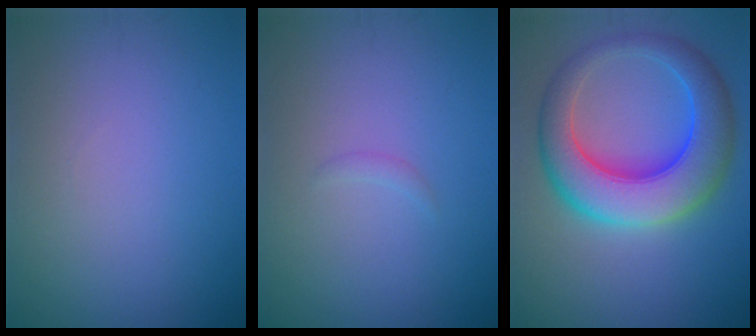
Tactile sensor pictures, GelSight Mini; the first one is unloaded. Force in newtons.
{"total": 0.5, "press": 0.5, "slide": 0.1}
{"total": 9.6, "press": 9.6, "slide": 0.2}